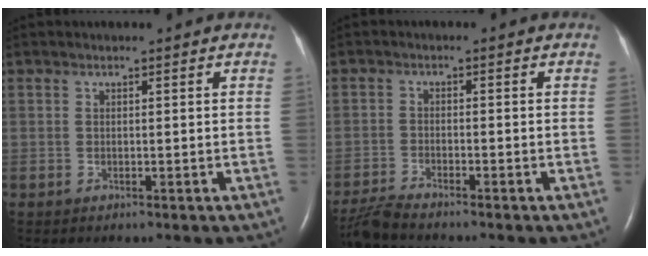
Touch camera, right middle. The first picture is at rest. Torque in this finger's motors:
{"motor_torque": [0.06, -0.27, 0.01, 0.00]}